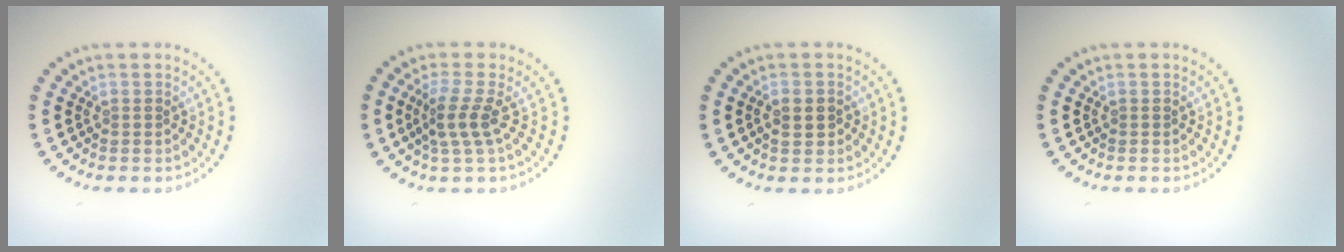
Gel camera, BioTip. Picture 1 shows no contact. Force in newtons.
{"total": 2.5, "press": 2.0, "slide": 1.5}
{"total": 1.5, "press": 1.5, "slide": 0.2}
{"total": 0.0}